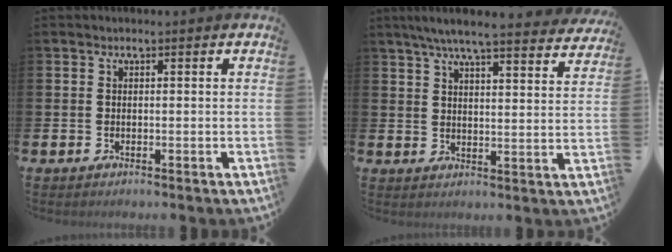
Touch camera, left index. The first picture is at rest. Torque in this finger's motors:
{"motor_torque": [1.09, -1.05, 0.84, 0.21]}